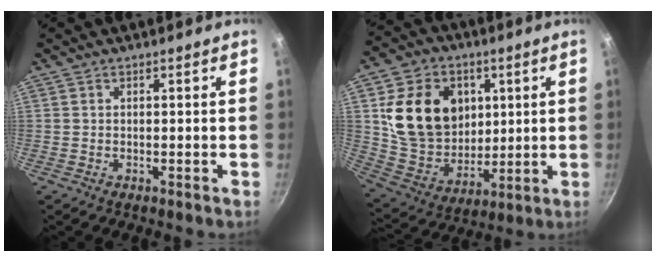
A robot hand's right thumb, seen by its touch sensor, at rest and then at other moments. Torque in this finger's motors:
{"motor_torque": [-0.47, 0.40, 0.09, -0.21, -0.21]}